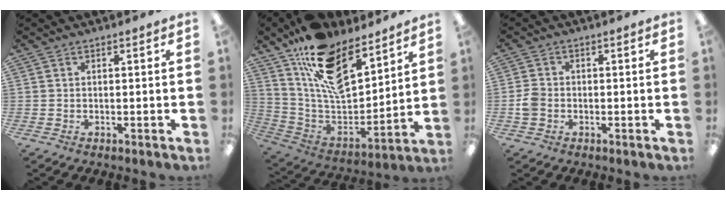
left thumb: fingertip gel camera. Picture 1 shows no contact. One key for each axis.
{"total": 18.0, "fx": 11.9, "fy": 8.9, "fz": 10.2, "tx": -0.182, "ty": -0.077, "tz": 0.217}
{"total": 3.3, "fx": -0.9, "fy": 2.7, "fz": 1.7, "tx": -0.027, "ty": 0.008, "tz": -0.015}